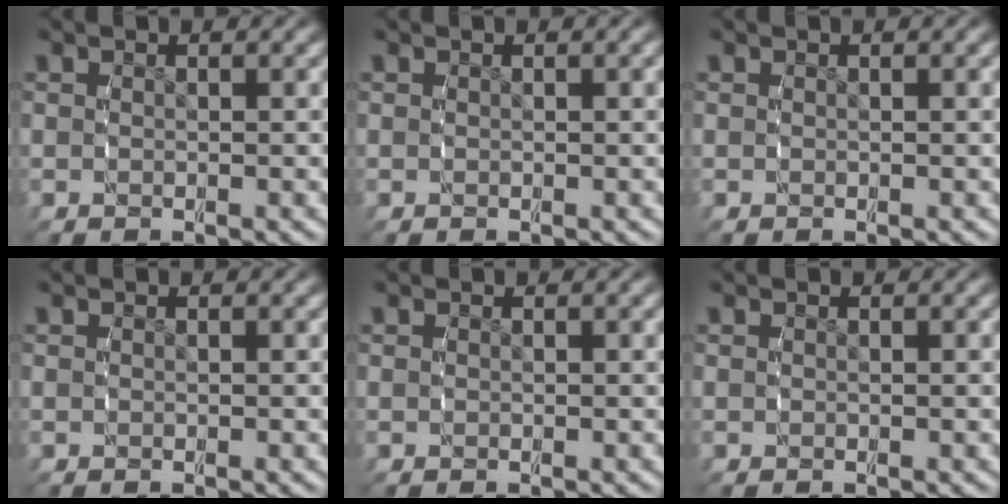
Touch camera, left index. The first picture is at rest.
{"total": 0.0}
{"total": 0.0}
{"total": 0.0}
{"total": 0.0}
{"total": 0.0}